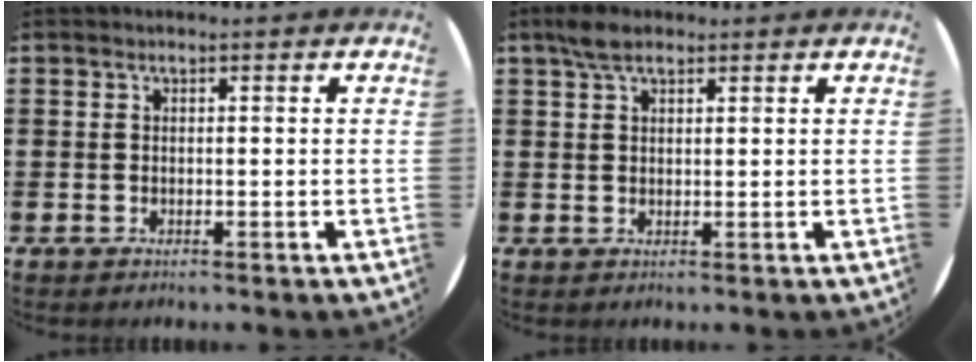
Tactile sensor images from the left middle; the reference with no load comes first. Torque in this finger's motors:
{"motor_torque": [0.72, -0.62, 0.11, 0.07]}